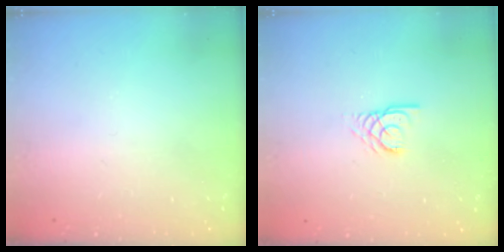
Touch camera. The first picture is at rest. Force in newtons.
{"total": 2.7, "press": 2.7, "slide": 0.2}